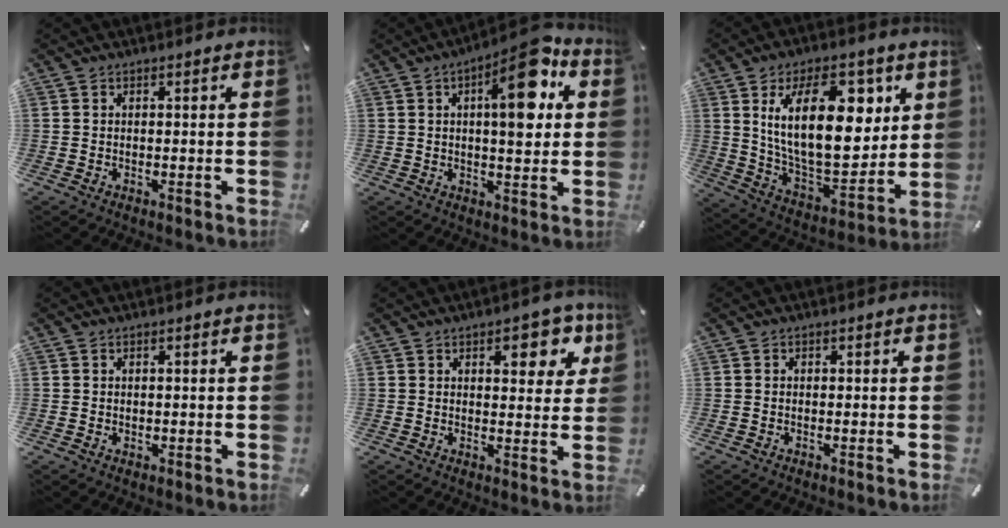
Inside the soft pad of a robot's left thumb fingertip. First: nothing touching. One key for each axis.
{"total": 15.4, "fx": 5.4, "fy": 6.1, "fz": 13.1, "tx": -0.175, "ty": -0.025, "tz": 0.080}
{"total": 24.8, "fx": 8.8, "fy": 13.0, "fz": 19.2, "tx": -0.322, "ty": -0.036, "tz": 0.140}
{"total": 0.7, "fx": 0.2, "fy": 0.6, "fz": 0.2, "tx": -0.004, "ty": 0.003, "tz": 0.004}
{"total": 9.4, "fx": 4.8, "fy": 4.8, "fz": 6.4, "tx": -0.064, "ty": -0.021, "tz": 0.075}
{"total": 0.6, "fx": 0.0, "fy": 0.4, "fz": 0.4, "tx": -0.008, "ty": 0.001, "tz": 0.000}